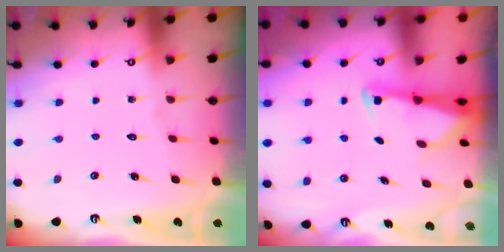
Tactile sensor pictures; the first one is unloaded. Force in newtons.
{"total": 2.3, "press": 2.3, "slide": 0.5}